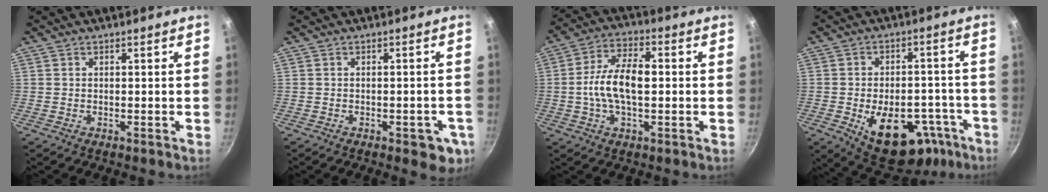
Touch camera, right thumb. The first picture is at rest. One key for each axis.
{"total": 5.0, "fx": -2.5, "fy": 2.1, "fz": 3.9, "tx": -0.028, "ty": 0.010, "tz": -0.025}
{"total": 11.3, "fx": -0.2, "fy": 5.5, "fz": 9.9, "tx": -0.189, "ty": 0.020, "tz": -0.009}
{"total": 18.7, "fx": -8.7, "fy": 10.5, "fz": 12.8, "tx": -0.162, "ty": 0.036, "tz": -0.110}